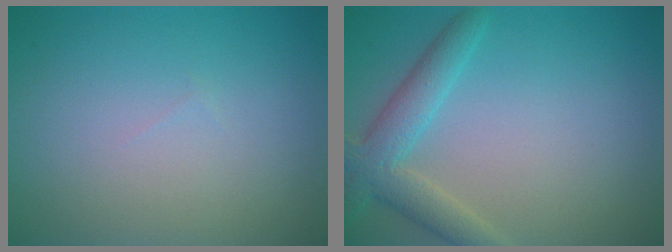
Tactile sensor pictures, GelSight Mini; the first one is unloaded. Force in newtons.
{"total": 4.0, "press": 4.0, "slide": 0.1}